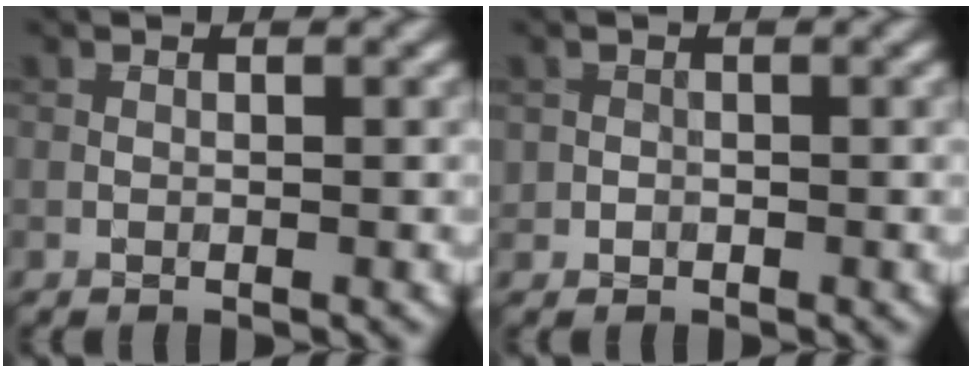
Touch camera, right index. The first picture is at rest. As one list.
[{"total": 0.7, "force": [-0.1, 0.7, -0.1], "torque": [0.011, -0.004, -0.004]}]